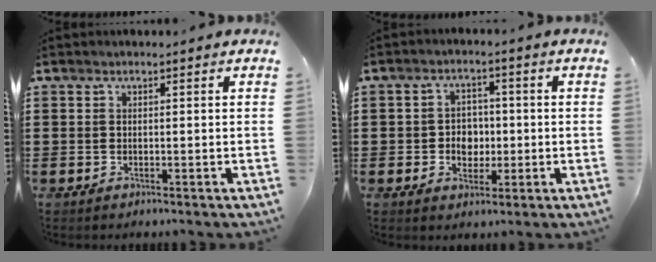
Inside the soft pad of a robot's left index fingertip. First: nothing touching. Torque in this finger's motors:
{"motor_torque": [0.21, 0.20, 0.13, 0.03]}